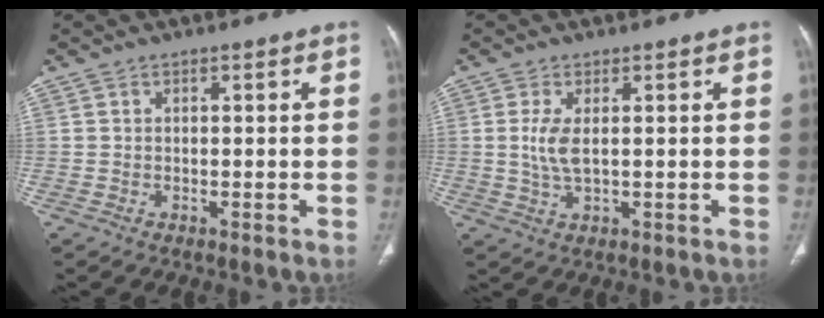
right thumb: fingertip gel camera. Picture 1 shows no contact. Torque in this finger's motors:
{"motor_torque": [1.46, 0.42, 1.04, -0.72, 0.18]}